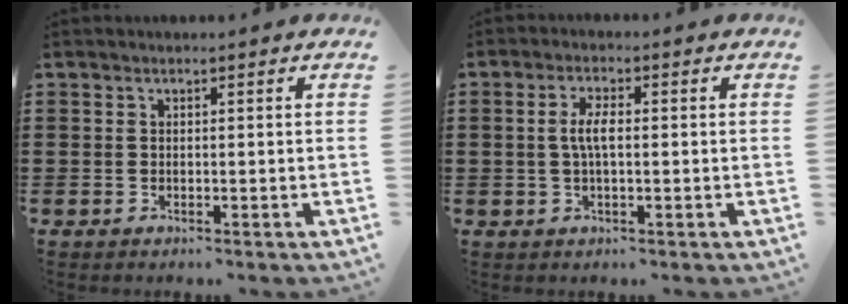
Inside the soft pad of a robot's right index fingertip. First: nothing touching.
{"total": 3.5, "force": [0.0, 1.1, 3.3], "torque": [-0.069, -0.001, -0.005]}